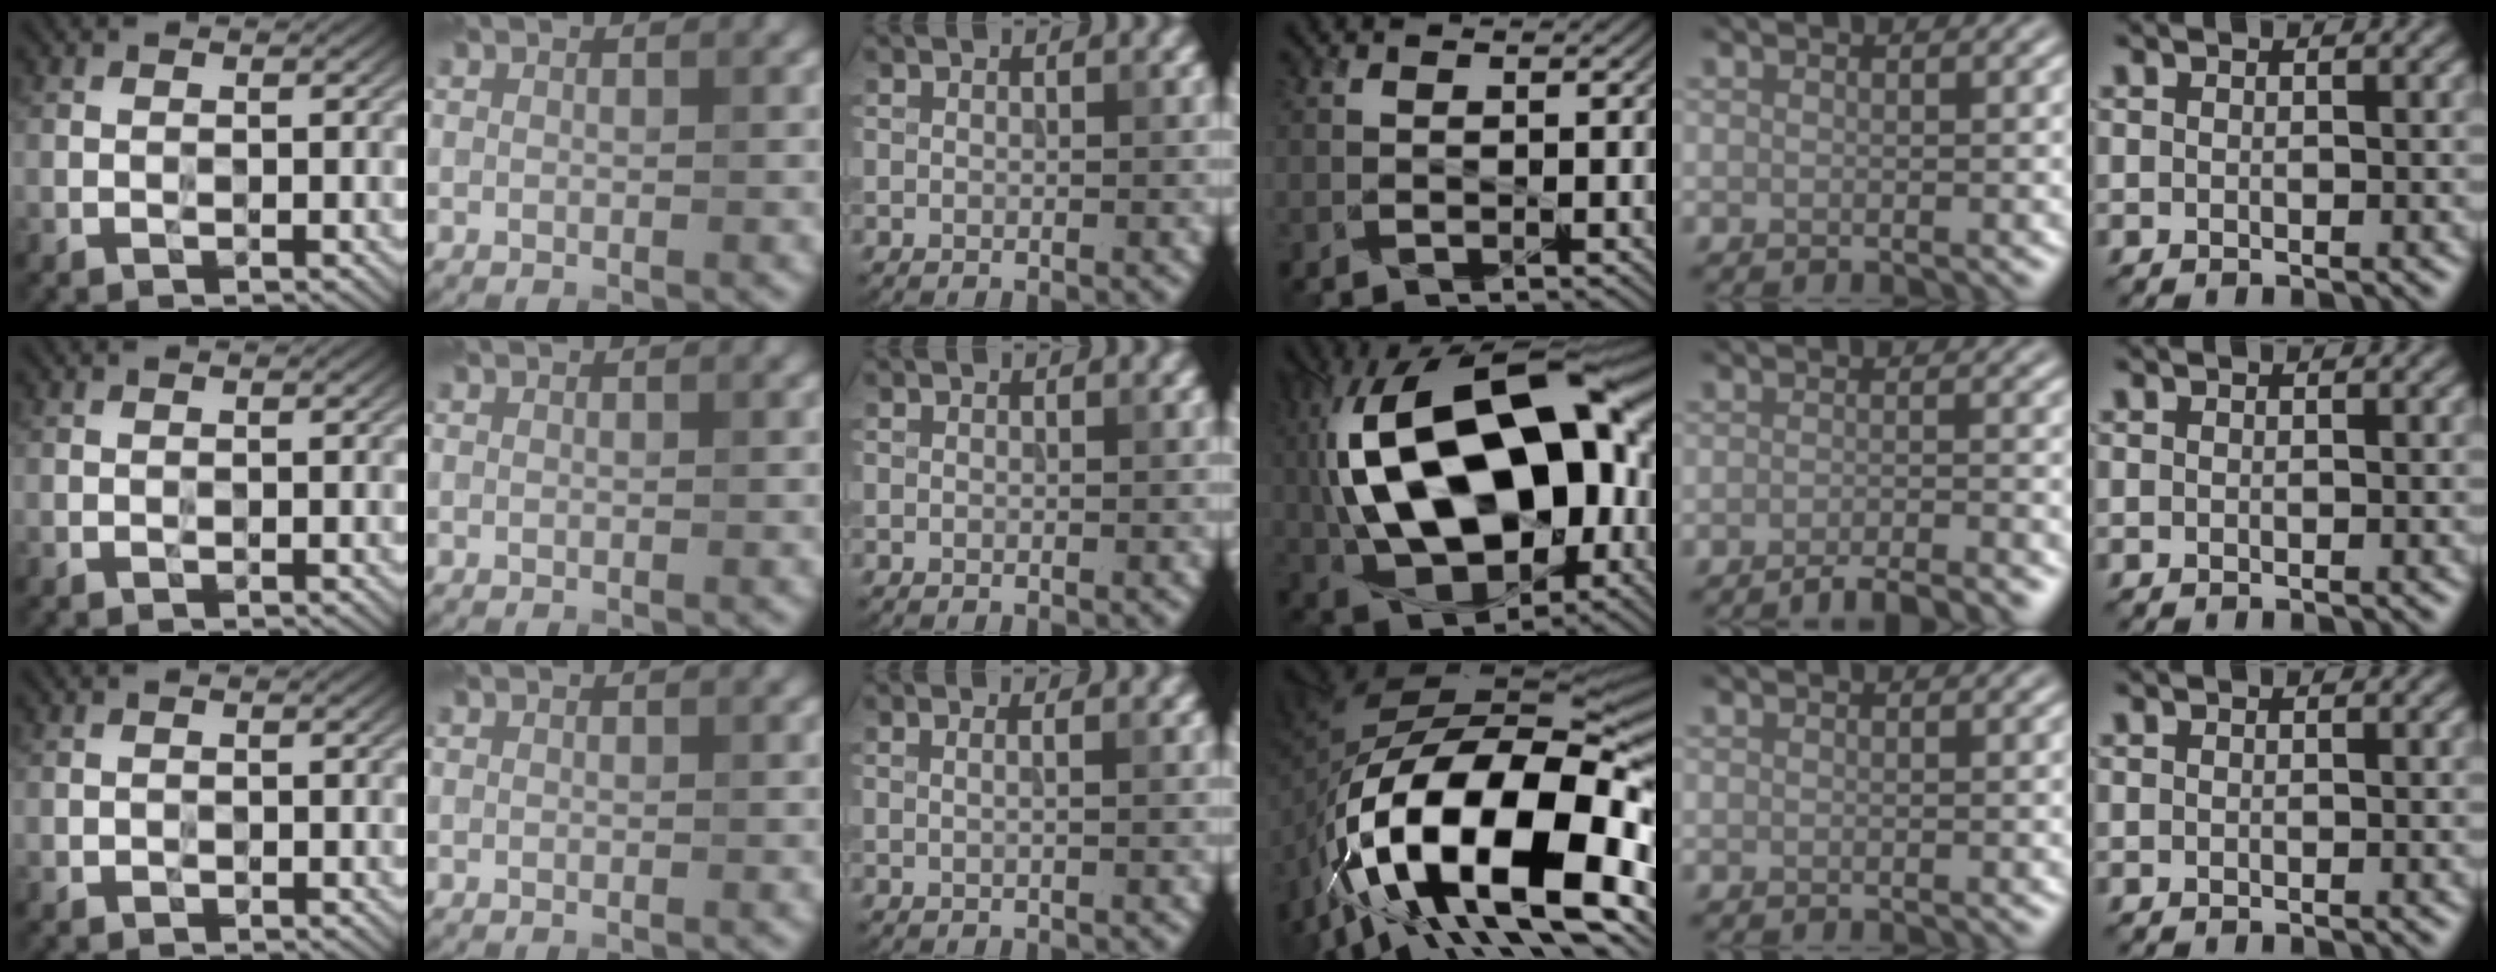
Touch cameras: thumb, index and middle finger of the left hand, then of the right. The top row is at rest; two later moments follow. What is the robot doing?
{"motion": "wipe", "object": "compact mirror"}